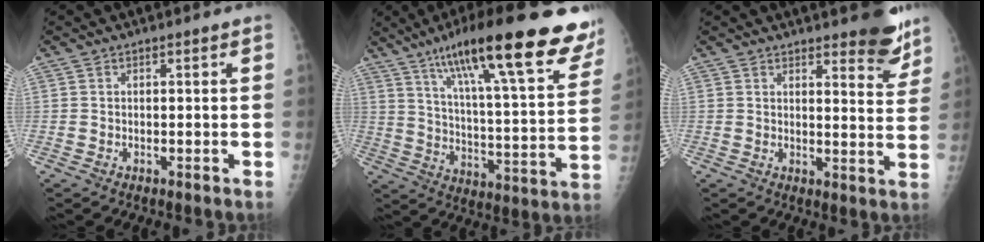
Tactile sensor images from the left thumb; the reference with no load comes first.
{"total": 28.6, "force": [17.8, 6.1, 21.5], "torque": [-0.299, -0.036, 0.266]}
{"total": 7.5, "force": [5.9, 2.2, 4.1], "torque": [-0.021, -0.042, 0.069]}